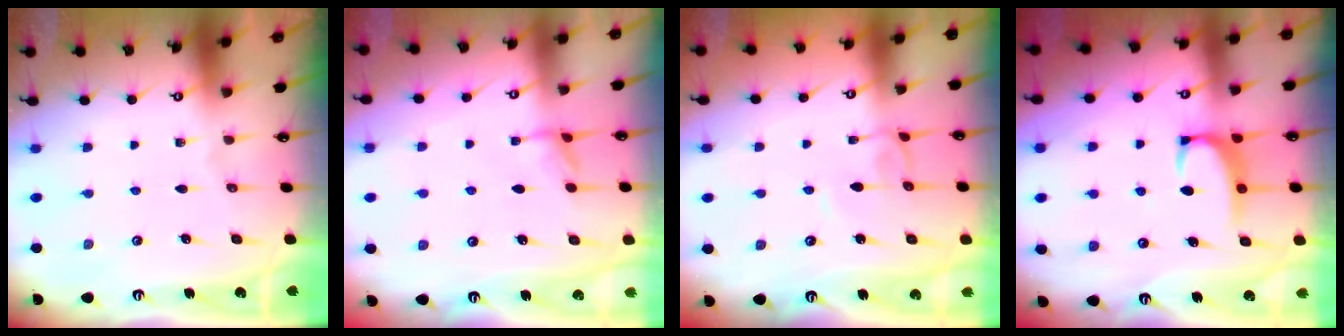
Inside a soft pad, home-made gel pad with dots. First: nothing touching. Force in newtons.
{"total": 1.9, "press": 1.9, "slide": 0.5}
{"total": 3.9, "press": 3.9, "slide": 0.1}
{"total": 2.1, "press": 2.1, "slide": 0.6}